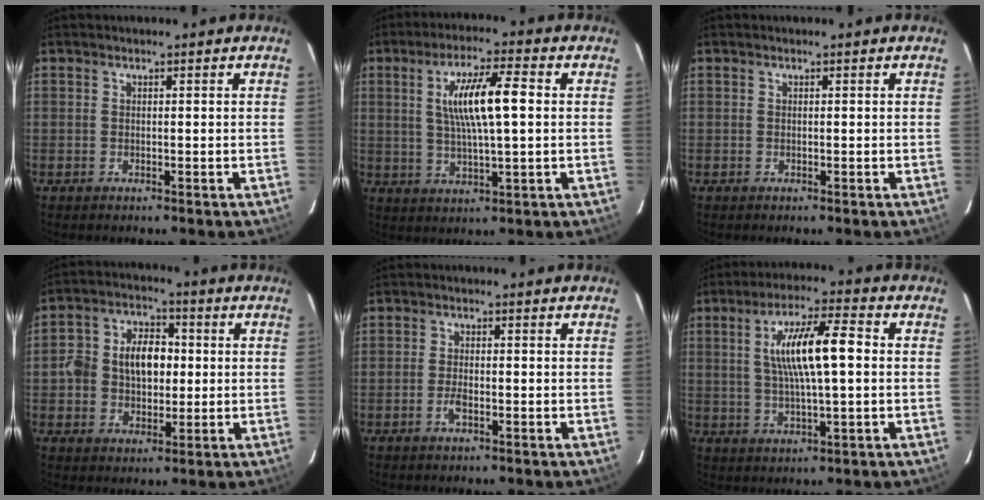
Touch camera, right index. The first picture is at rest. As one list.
[{"total": 10.4, "force": [1.6, 1.6, 10.1], "torque": [-0.185, 0.005, 0.033]}, {"total": 0.0}, {"total": 9.8, "force": [0.4, 7.3, 6.6], "torque": [-0.129, 0.026, 0.008]}, {"total": 2.5, "force": [-1.1, 1.0, 2.0], "torque": [-0.044, -0.001, -0.021]}, {"total": 11.4, "force": [1.3, 2.0, 11.2], "torque": [-0.201, 0.009, 0.026]}]